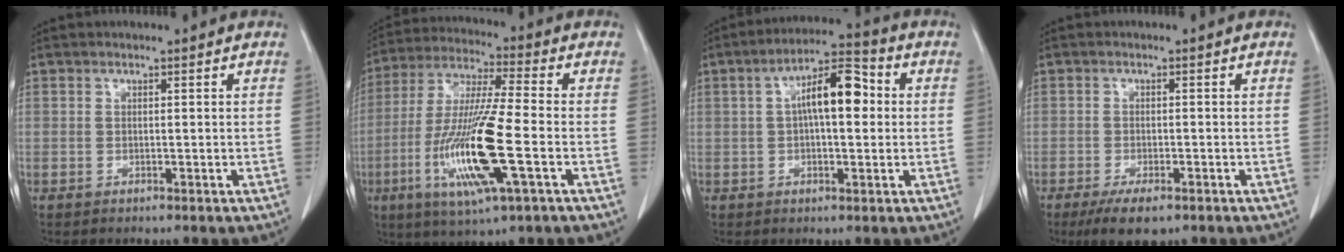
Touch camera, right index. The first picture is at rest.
{"total": 16.7, "force": [-4.8, 1.0, 16.0], "torque": [-0.330, -0.020, -0.088]}
{"total": 9.5, "force": [1.3, 3.0, 8.9], "torque": [-0.157, 0.032, 0.015]}
{"total": 5.3, "force": [-3.6, 1.7, 3.6], "torque": [-0.061, -0.009, -0.054]}